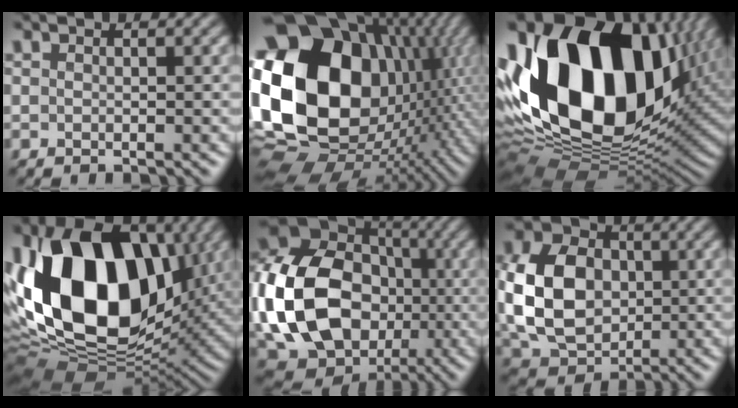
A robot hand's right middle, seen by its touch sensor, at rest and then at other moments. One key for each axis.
{"total": 20.7, "fx": 2.4, "fy": 15.9, "fz": 13.1, "tx": -0.285, "ty": 0.005, "tz": 0.068}
{"total": 20.1, "fx": 5.2, "fy": 13.2, "fz": 14.3, "tx": -0.298, "ty": 0.008, "tz": 0.088}
{"total": 17.7, "fx": 2.7, "fy": 11.8, "fz": 12.9, "tx": -0.262, "ty": 0.006, "tz": 0.041}
{"total": 18.9, "fx": -2.1, "fy": 15.4, "fz": 10.7, "tx": -0.248, "ty": -0.006, "tz": -0.039}
{"total": 10.0, "fx": 0.4, "fy": 7.7, "fz": 6.4, "tx": -0.153, "ty": 0.011, "tz": 0.002}